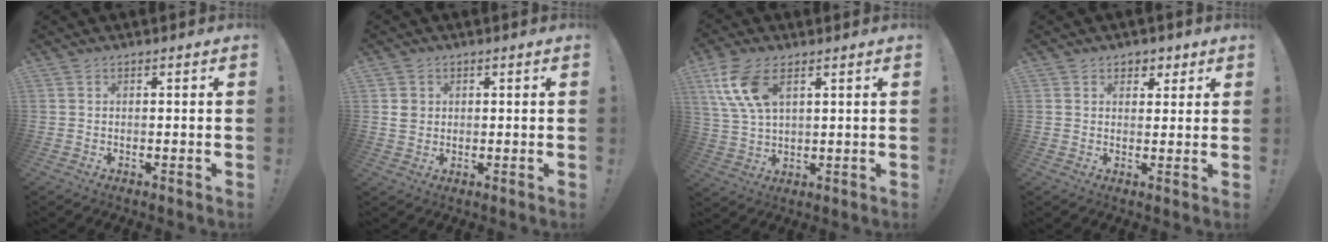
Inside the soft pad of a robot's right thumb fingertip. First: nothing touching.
{"total": 3.3, "force": [1.3, 2.9, 0.9], "torque": [0.003, -0.005, 0.022]}
{"total": 12.1, "force": [5.4, 6.6, 8.5], "torque": [-0.174, -0.007, 0.105]}
{"total": 4.0, "force": [2.1, 3.2, 1.1], "torque": [0.003, -0.010, 0.034]}